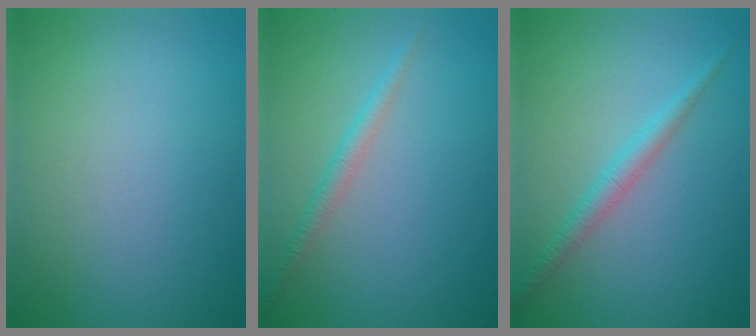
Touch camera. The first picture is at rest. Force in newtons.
{"total": 1.6, "press": 1.6, "slide": 0.1}
{"total": 2.1, "press": 2.1, "slide": 0.1}